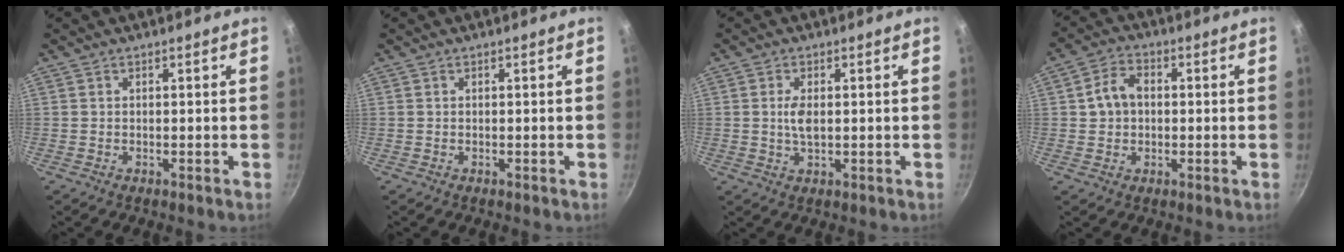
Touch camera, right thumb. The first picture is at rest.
{"total": 0.0}
{"total": 3.4, "force": [0.3, 1.6, 3.0], "torque": [-0.060, -0.003, 0.006]}
{"total": 6.2, "force": [0.5, 4.7, 3.9], "torque": [-0.060, 0.016, 0.005]}